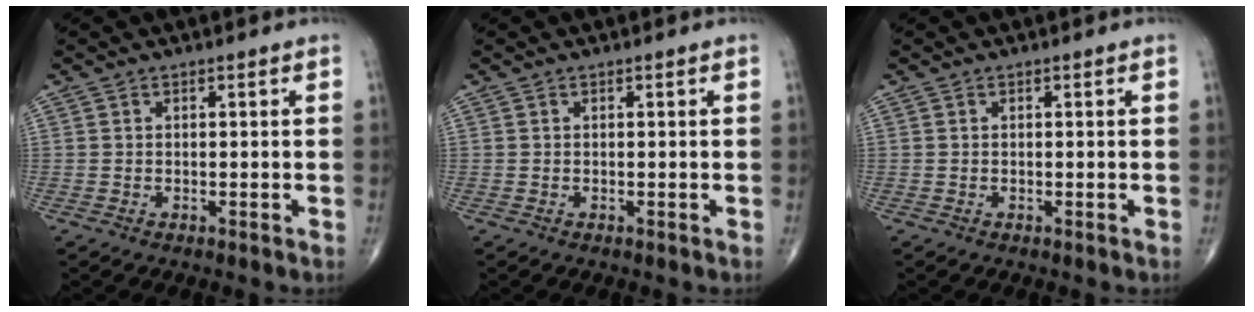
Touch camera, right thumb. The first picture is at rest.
{"total": 0.0}
{"total": 0.0}